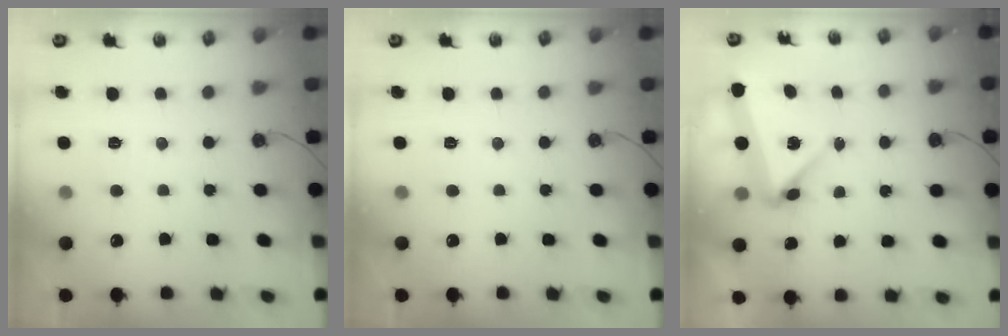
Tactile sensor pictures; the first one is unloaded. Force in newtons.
{"total": 0.0}
{"total": 7.3, "press": 4.5, "slide": 5.8}